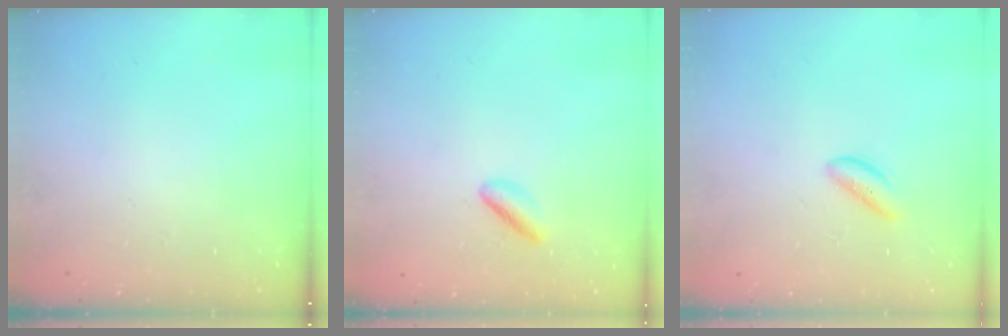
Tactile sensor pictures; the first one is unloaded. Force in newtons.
{"total": 2.9, "press": 2.9, "slide": 0.4}
{"total": 1.9, "press": 1.9, "slide": 0.4}